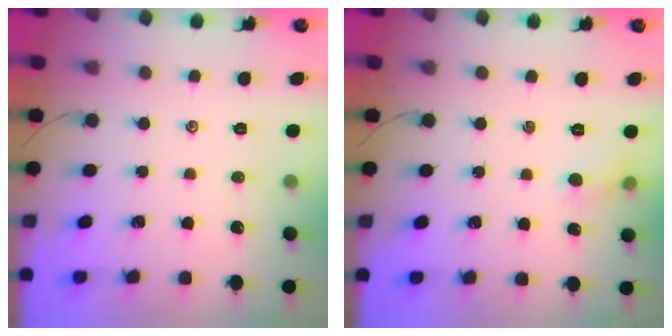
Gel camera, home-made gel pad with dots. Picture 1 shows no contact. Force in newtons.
{"total": 3.8, "press": 3.6, "slide": 1.4}